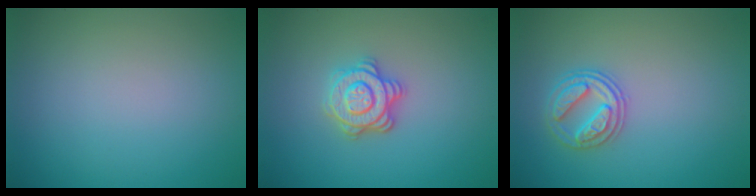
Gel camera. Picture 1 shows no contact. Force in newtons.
{"total": 3.6, "press": 3.1, "slide": 1.9}
{"total": 2.7, "press": 2.6, "slide": 0.3}